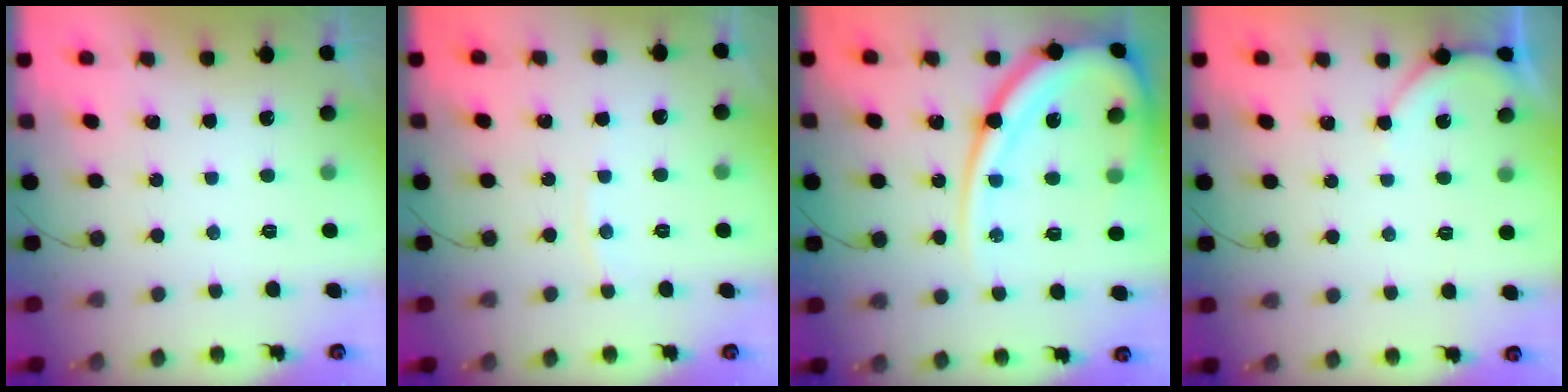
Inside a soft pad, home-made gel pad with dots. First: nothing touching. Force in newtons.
{"total": 3.1, "press": 3.1, "slide": 0.5}
{"total": 19.9, "press": 19.8, "slide": 1.9}
{"total": 2.9, "press": 2.8, "slide": 0.4}